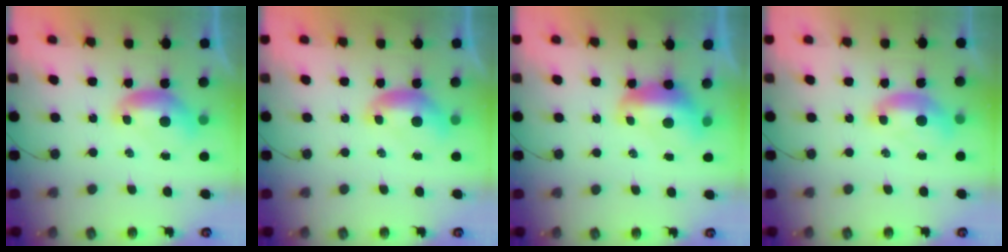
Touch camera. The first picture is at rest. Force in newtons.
{"total": 0.0}
{"total": 1.8, "press": 1.6, "slide": 0.8}
{"total": 1.7, "press": 1.6, "slide": 0.7}